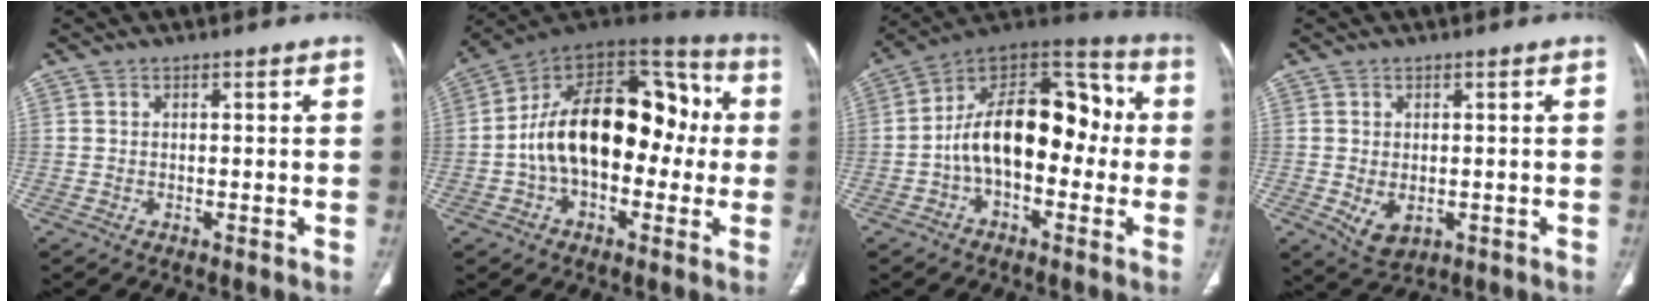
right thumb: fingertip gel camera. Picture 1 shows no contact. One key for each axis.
{"total": 23.7, "fx": -0.4, "fy": 14.5, "fz": 18.8, "tx": -0.274, "ty": 0.058, "tz": -0.013}
{"total": 19.3, "fx": -1.1, "fy": 11.4, "fz": 15.6, "tx": -0.220, "ty": 0.056, "tz": -0.030}
{"total": 4.7, "fx": -0.9, "fy": 3.2, "fz": 3.3, "tx": -0.052, "ty": -0.006, "tz": 0.002}